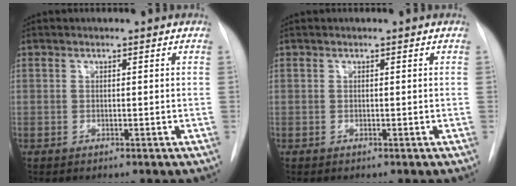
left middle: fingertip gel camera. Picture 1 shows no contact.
{"total": 0.0}